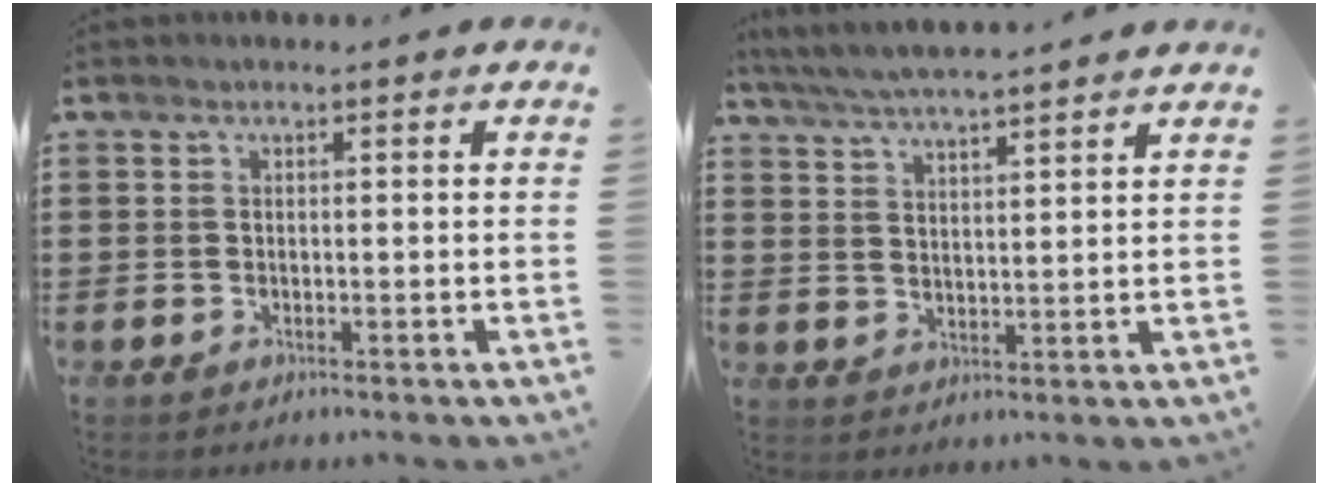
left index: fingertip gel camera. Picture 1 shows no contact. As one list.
[{"total": 4.9, "force": [4.6, -0.4, 1.6], "torque": [-0.046, -0.023, 0.081]}]